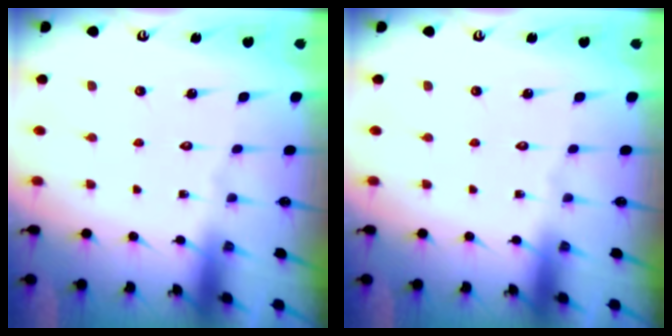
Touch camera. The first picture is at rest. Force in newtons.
{"total": 0.0}